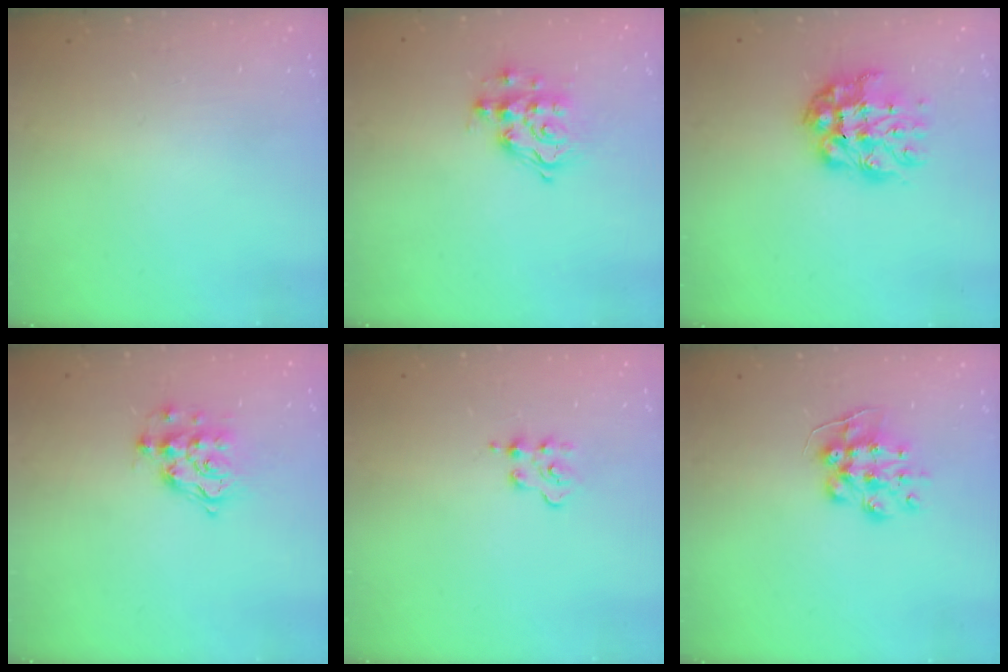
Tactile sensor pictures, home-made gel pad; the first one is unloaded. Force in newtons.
{"total": 13.9, "press": 13.9, "slide": 1.0}
{"total": 12.2, "press": 12.2, "slide": 1.1}
{"total": 10.9, "press": 10.9, "slide": 0.8}
{"total": 3.0, "press": 3.0, "slide": 0.4}
{"total": 10.4, "press": 10.4, "slide": 0.8}